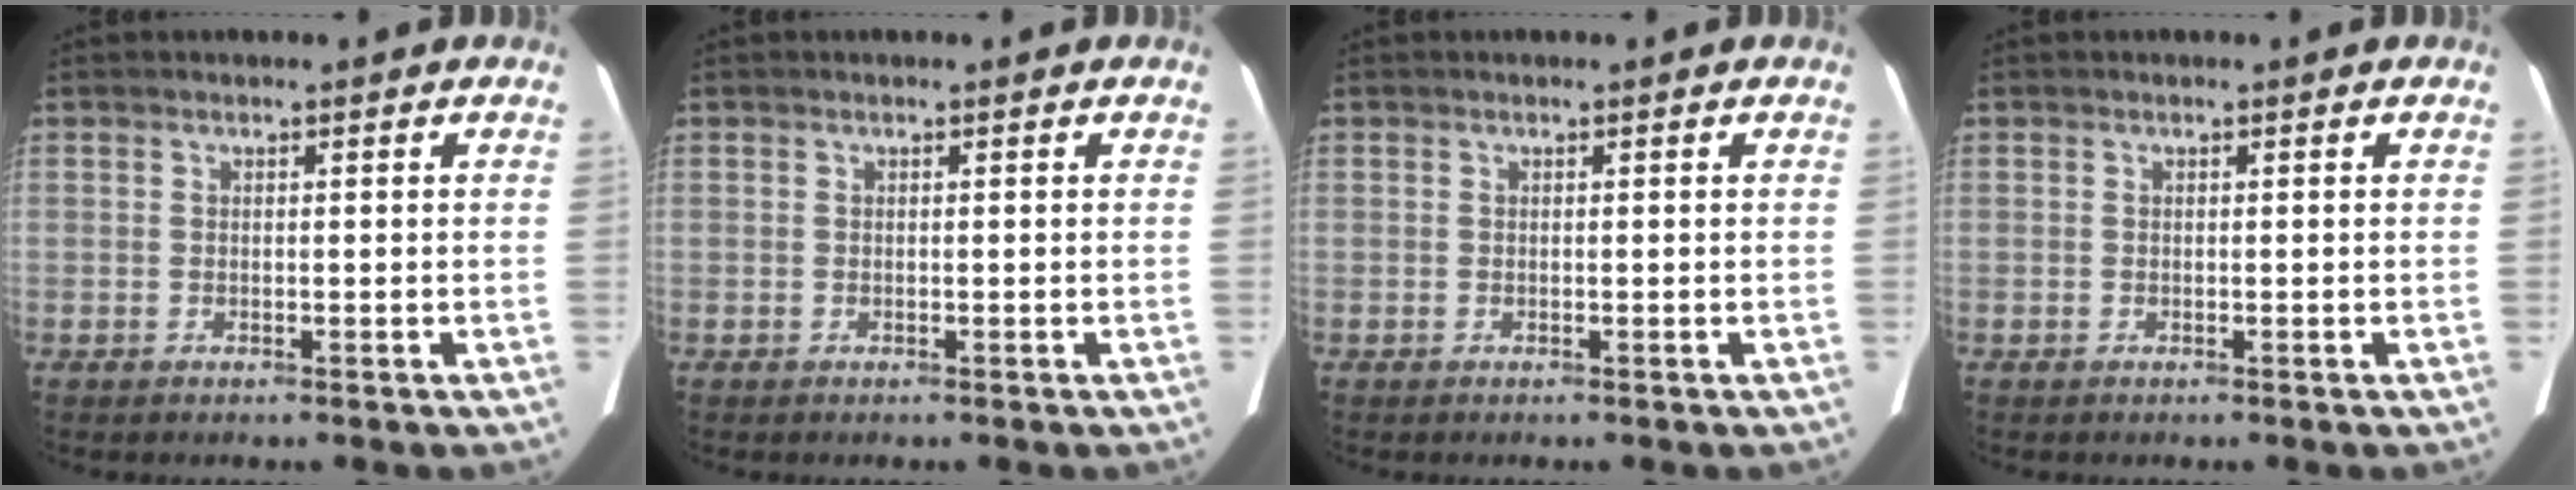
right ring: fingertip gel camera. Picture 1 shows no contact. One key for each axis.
{"total": 0.0}
{"total": 0.0}
{"total": 0.0}